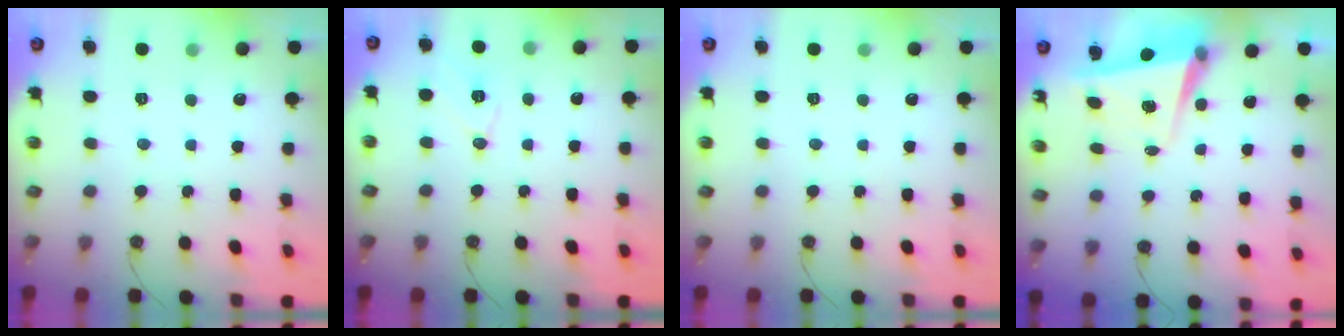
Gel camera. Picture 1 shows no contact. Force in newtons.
{"total": 8.4, "press": 7.5, "slide": 3.8}
{"total": 0.0}
{"total": 5.3, "press": 5.0, "slide": 1.8}